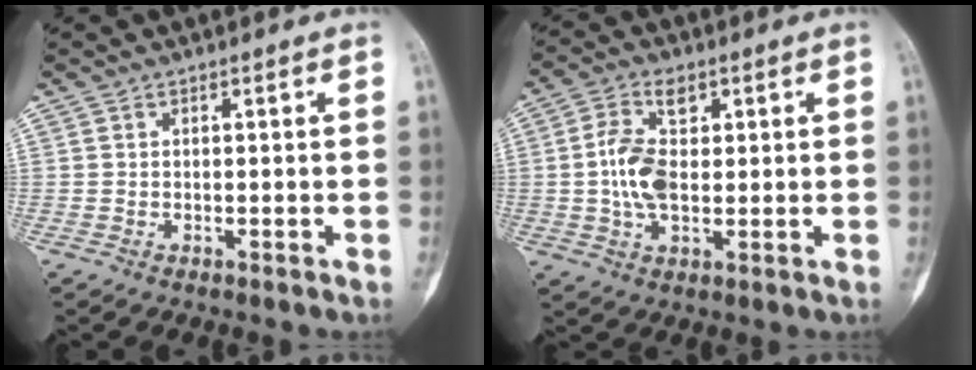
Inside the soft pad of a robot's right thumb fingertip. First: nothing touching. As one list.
[{"total": 8.8, "force": [1.1, 5.3, 7.0], "torque": [-0.134, 0.006, 0.022]}]